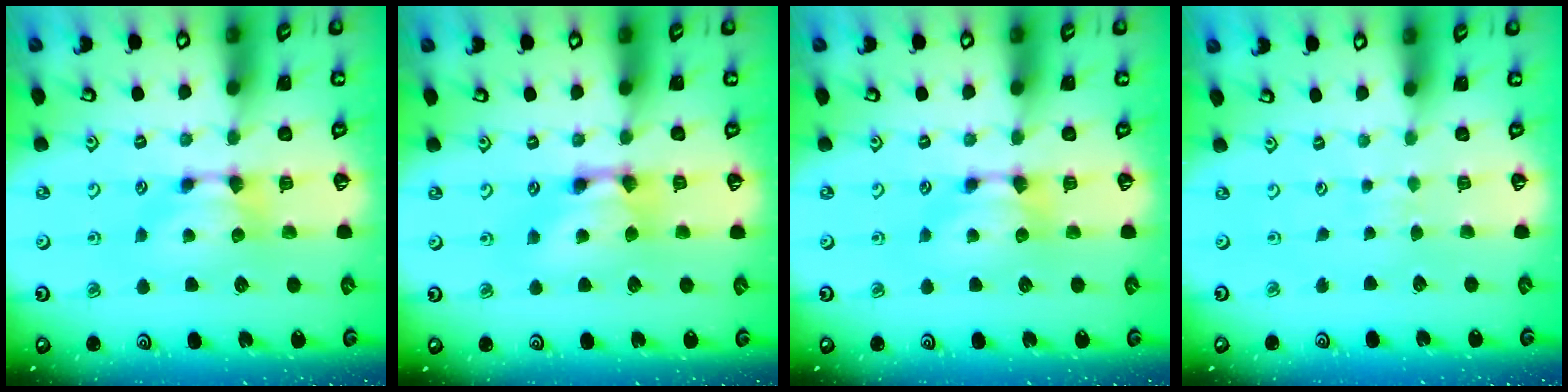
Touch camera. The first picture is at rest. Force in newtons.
{"total": 2.6, "press": 2.6, "slide": 0.2}
{"total": 0.0}
{"total": 4.6, "press": 4.6, "slide": 0.4}